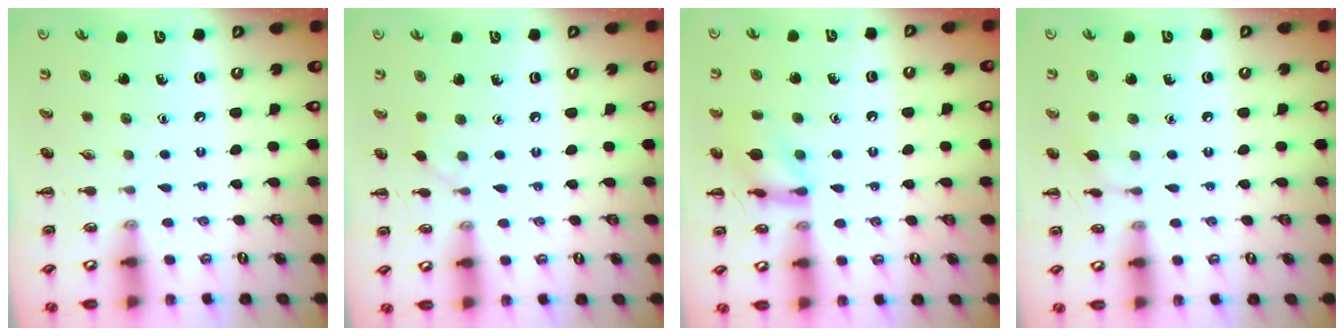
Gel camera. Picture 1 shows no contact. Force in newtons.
{"total": 2.9, "press": 2.6, "slide": 1.1}
{"total": 10.9, "press": 10.8, "slide": 0.9}
{"total": 5.7, "press": 5.5, "slide": 1.7}